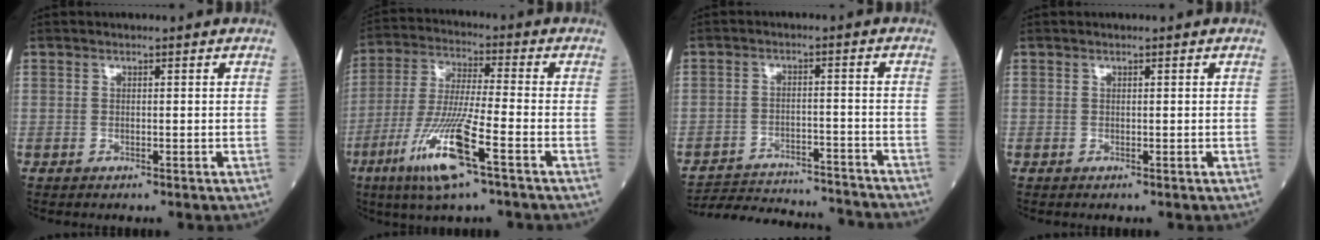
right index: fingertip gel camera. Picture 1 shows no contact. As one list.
[{"total": 12.8, "force": [-6.1, 0.5, 11.3], "torque": [-0.235, -0.022, -0.117]}, {"total": 18.0, "force": [-17.3, 1.5, 4.7], "torque": [-0.097, -0.010, -0.241]}, {"total": 0.0}]